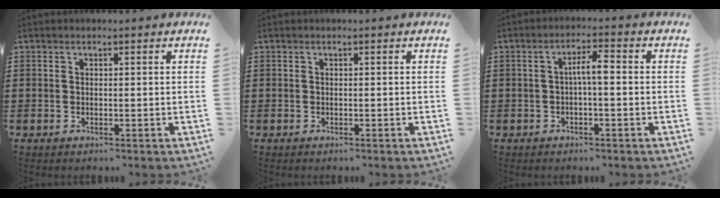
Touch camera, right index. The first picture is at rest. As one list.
[{"total": 0.0}, {"total": 3.5, "force": [-0.3, 0.7, 3.4], "torque": [-0.064, 0.008, -0.009]}]